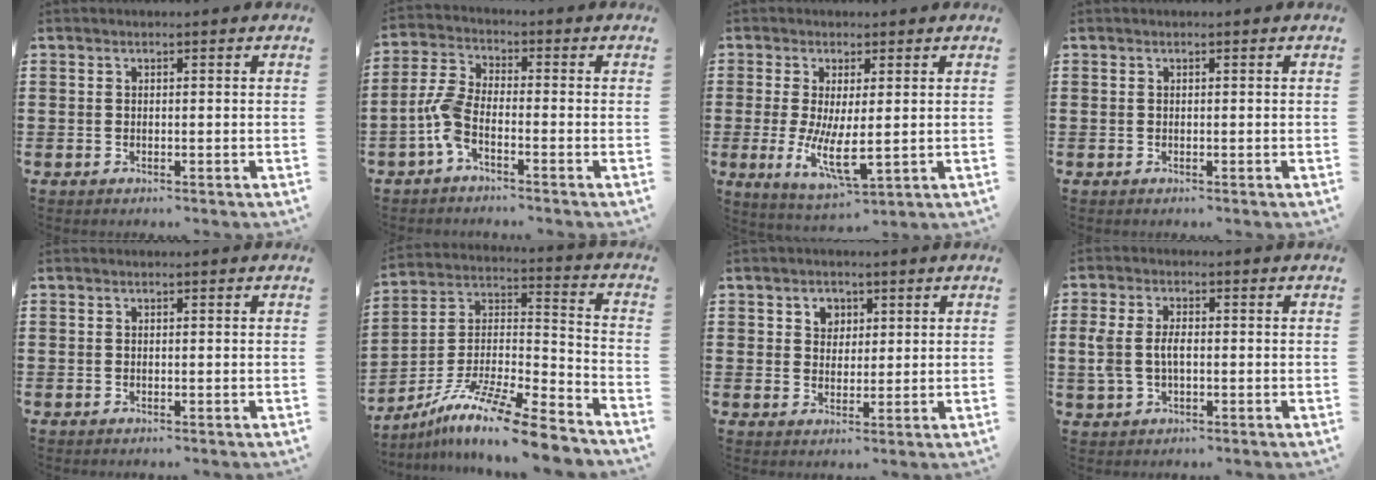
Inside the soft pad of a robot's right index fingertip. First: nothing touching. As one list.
[{"total": 5.2, "force": [-2.5, 1.9, 4.2], "torque": [-0.117, -0.007, -0.055]}, {"total": 7.9, "force": [-0.6, 2.7, 7.4], "torque": [-0.129, -0.016, -0.008]}, {"total": 0.0}, {"total": 0.0}, {"total": 12.7, "force": [-10.3, 1.0, 7.4], "torque": [-0.128, 0.014, -0.194]}, {"total": 2.9, "force": [1.4, 2.4, 0.7], "torque": [-0.025, 0.011, 0.023]}, {"total": 4.4, "force": [-0.2, 2.5, 3.6], "torque": [-0.094, -0.001, -0.012]}]